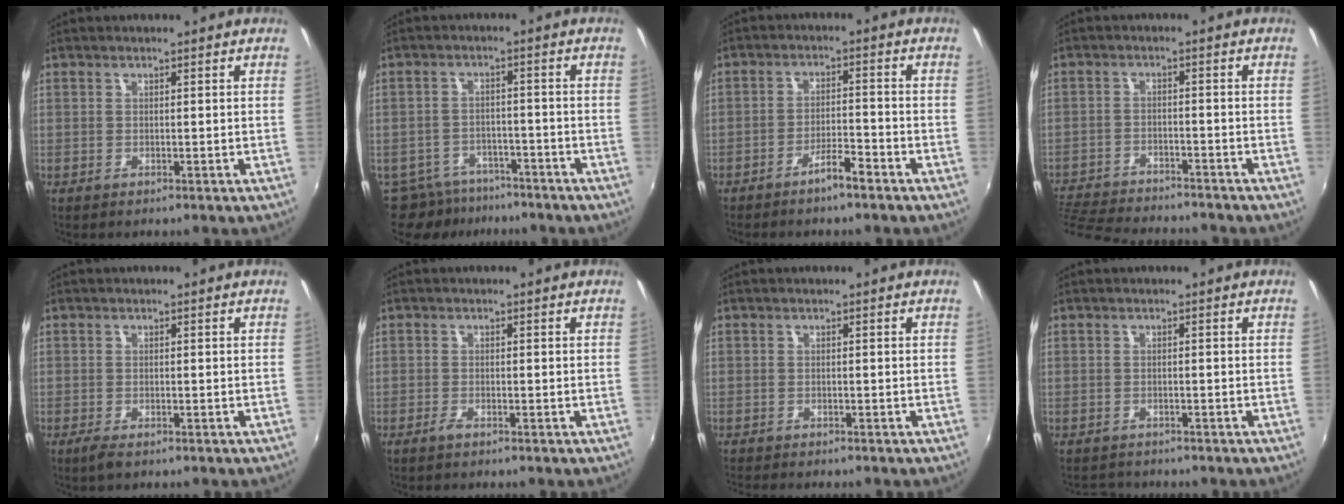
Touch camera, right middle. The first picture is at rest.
{"total": 12.9, "force": [-10.5, 6.3, 4.0], "torque": [-0.110, -0.003, -0.153]}
{"total": 4.1, "force": [-3.3, 0.2, 2.4], "torque": [-0.056, 0.002, -0.055]}
{"total": 15.3, "force": [-13.8, 3.3, 5.7], "torque": [-0.140, -0.017, -0.220]}
{"total": 2.3, "force": [-1.5, 0.7, 1.6], "torque": [-0.034, -0.009, -0.029]}
{"total": 1.6, "force": [-1.2, 0.3, 1.0], "torque": [-0.026, -0.004, -0.025]}
{"total": 2.3, "force": [-2.2, 0.1, 0.6], "torque": [-0.019, -0.018, -0.039]}
{"total": 3.0, "force": [-2.9, 0.7, 0.4], "torque": [-0.015, -0.008, -0.049]}